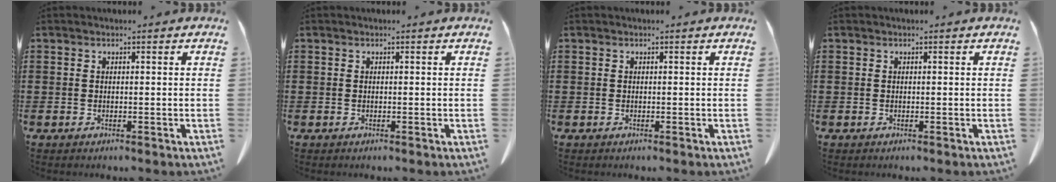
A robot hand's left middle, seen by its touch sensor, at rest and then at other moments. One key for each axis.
{"total": 0.0}
{"total": 0.0}
{"total": 0.0}